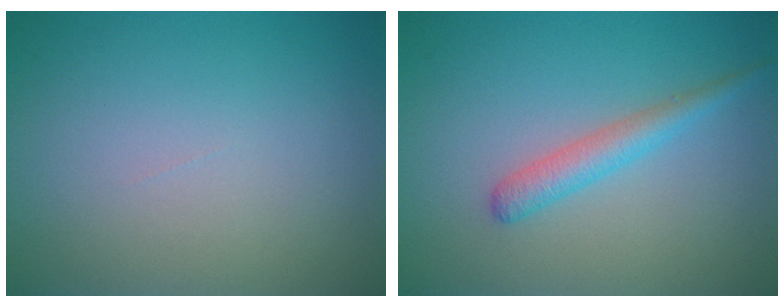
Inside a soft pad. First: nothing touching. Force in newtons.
{"total": 2.3, "press": 2.3, "slide": 0.1}